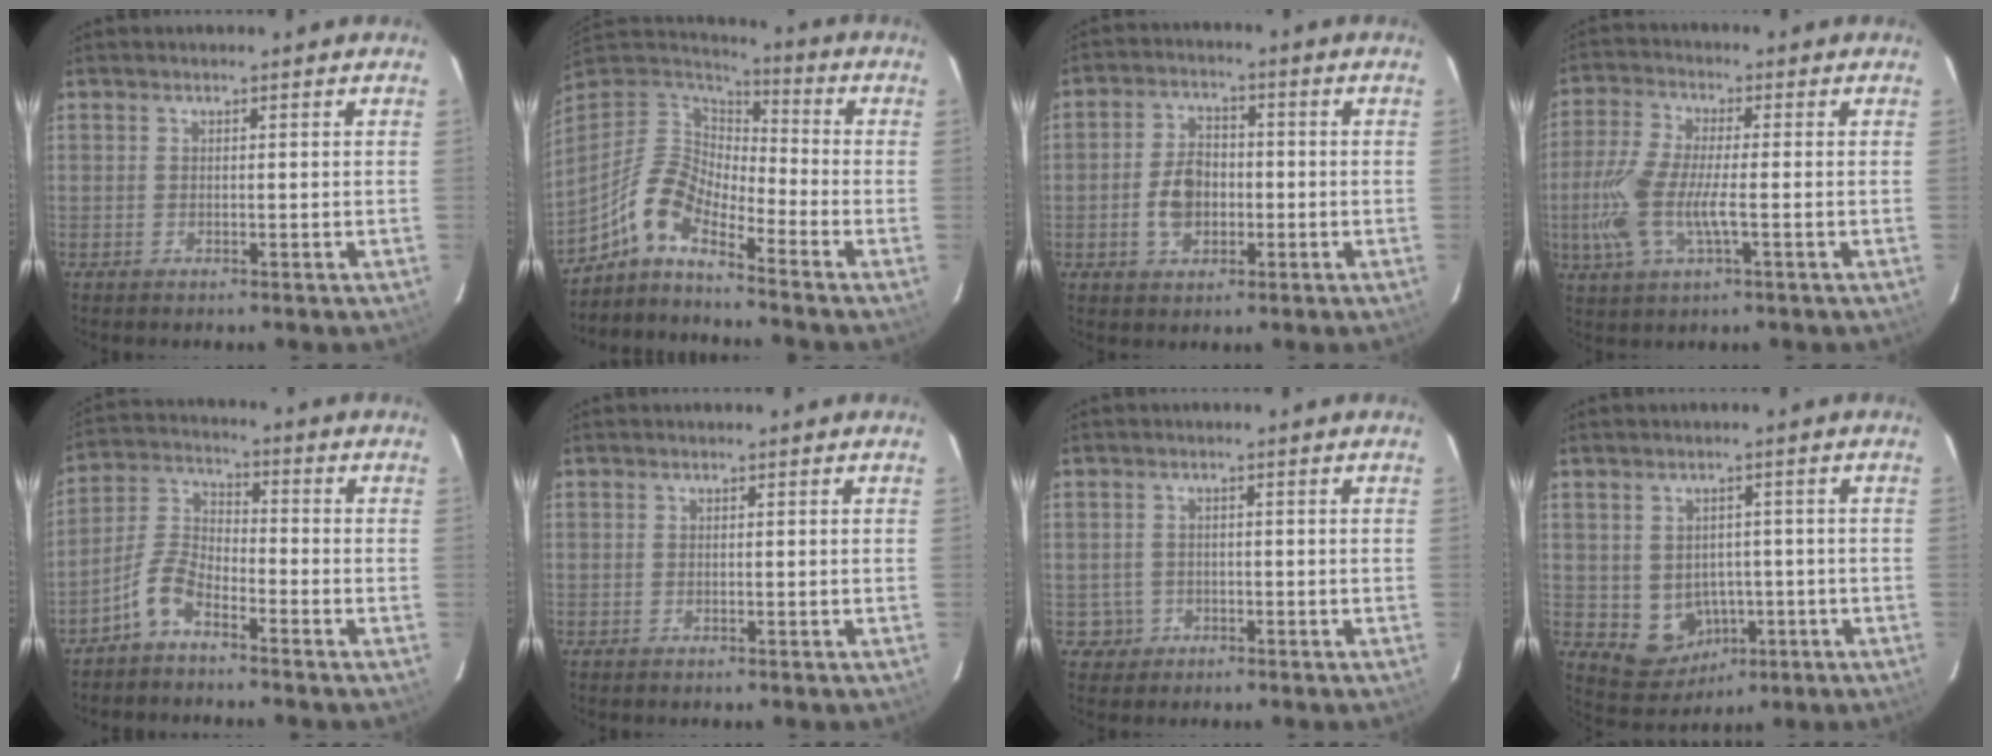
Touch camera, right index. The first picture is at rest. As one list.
[{"total": 9.9, "force": [-7.2, 3.0, 6.0], "torque": [-0.125, 0.016, -0.159]}, {"total": 7.2, "force": [-1.5, 5.0, 4.9], "torque": [-0.096, 0.017, -0.020]}, {"total": 10.8, "force": [-2.4, 3.3, 10.0], "torque": [-0.227, -0.004, -0.048]}, {"total": 6.4, "force": [-4.5, 2.5, 3.7], "torque": [-0.088, 0.018, -0.097]}, {"total": 0.0}, {"total": 3.1, "force": [-0.9, 3.0, 0.0], "torque": [-0.003, 0.013, -0.010]}, {"total": 7.3, "force": [-1.4, 6.6, 2.7], "torque": [-0.067, 0.005, 0.006]}]